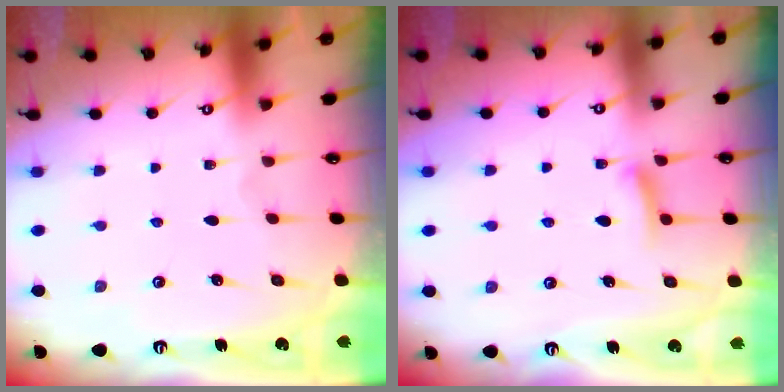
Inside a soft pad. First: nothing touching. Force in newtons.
{"total": 5.7, "press": 5.7, "slide": 0.7}